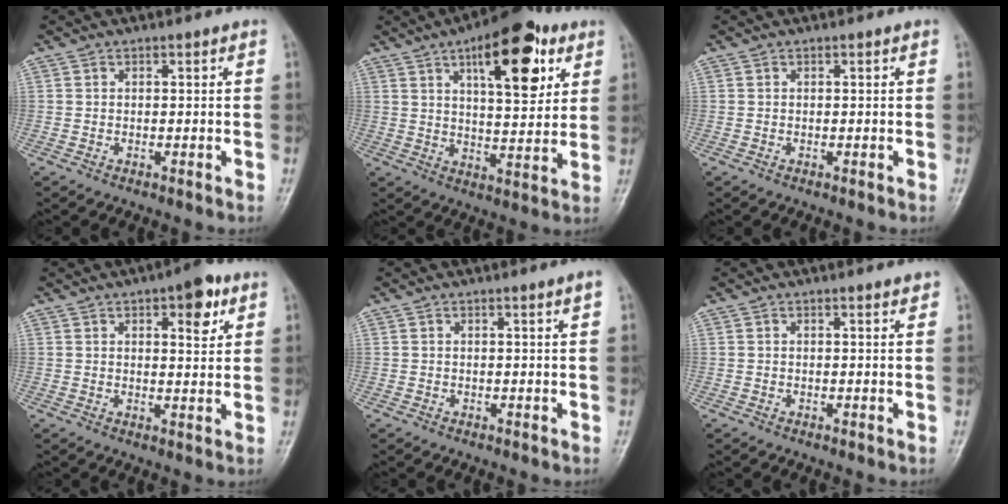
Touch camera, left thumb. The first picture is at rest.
{"total": 16.8, "force": [7.6, 6.9, 13.4], "torque": [-0.154, -0.022, 0.109]}
{"total": 0.0}
{"total": 7.3, "force": [3.5, 3.0, 5.7], "torque": [-0.052, -0.012, 0.042]}
{"total": 1.1, "force": [0.6, -0.4, 0.8], "torque": [-0.019, -0.007, 0.011]}
{"total": 0.8, "force": [0.7, 0.0, 0.4], "torque": [-0.005, -0.005, 0.009]}